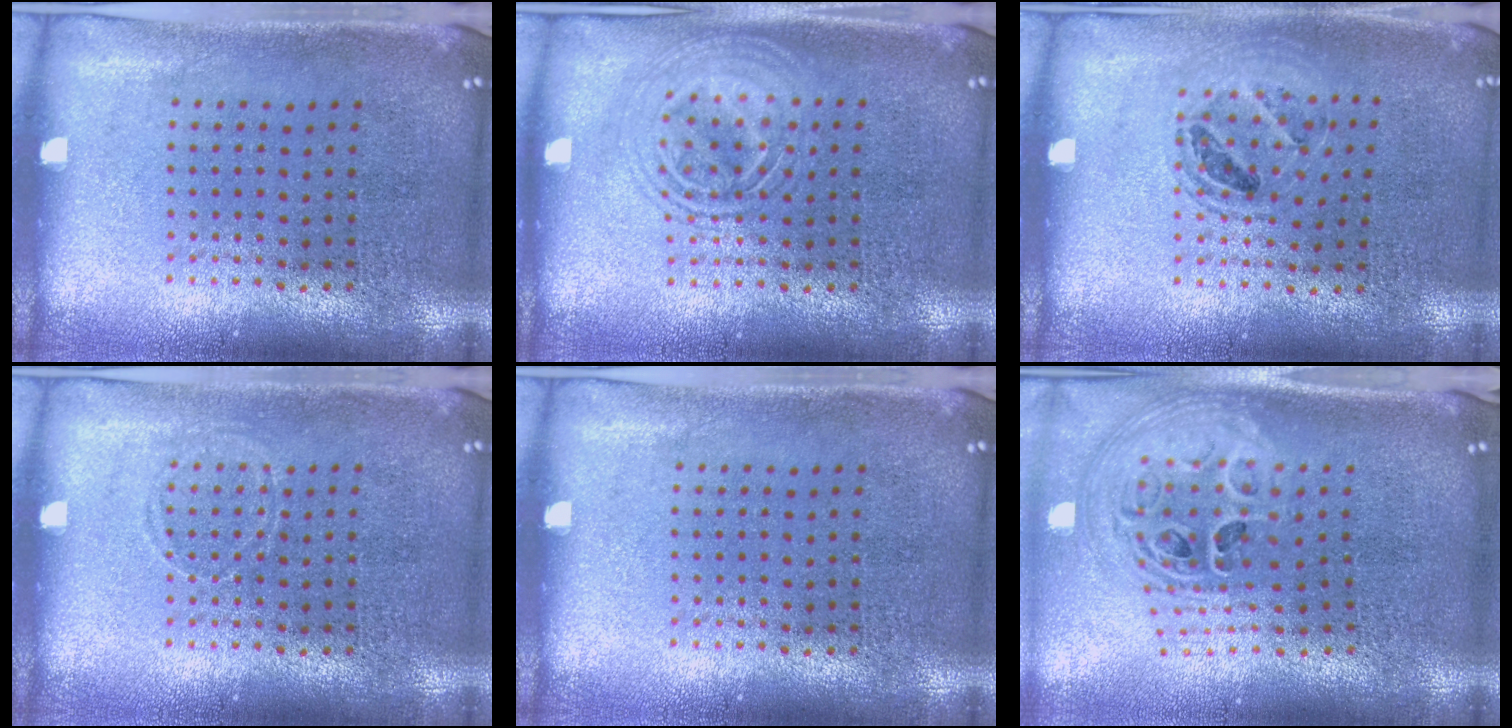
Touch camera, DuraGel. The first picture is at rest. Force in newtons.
{"total": 2.8, "press": 2.7, "slide": 0.4}
{"total": 1.1, "press": 1.1, "slide": 0.4}
{"total": 0.6, "press": 0.6, "slide": 0.0}
{"total": 0.0}
{"total": 2.8, "press": 2.0, "slide": 2.0}